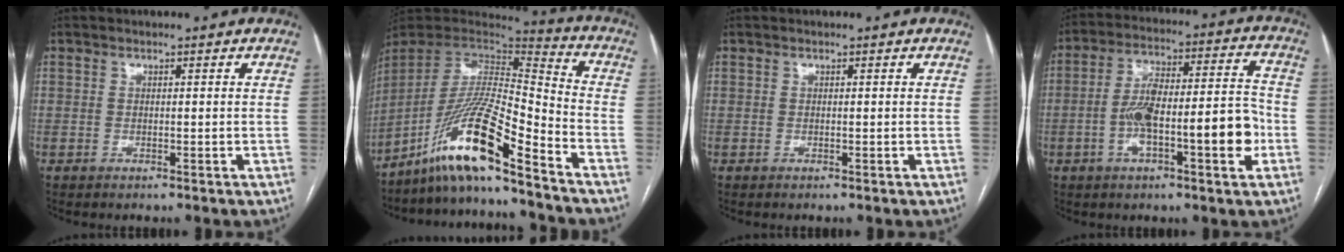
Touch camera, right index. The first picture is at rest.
{"total": 16.3, "force": [-12.0, -0.2, 11.0], "torque": [-0.214, 0.003, -0.224]}
{"total": 0.0}
{"total": 14.7, "force": [-3.7, 3.3, 13.8], "torque": [-0.225, 0.031, -0.057]}